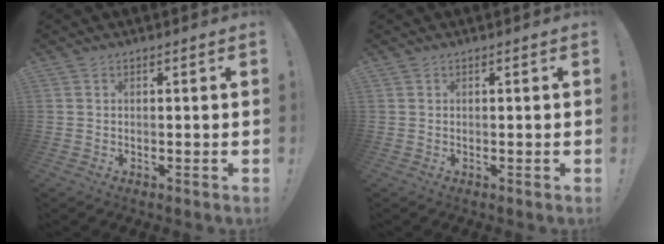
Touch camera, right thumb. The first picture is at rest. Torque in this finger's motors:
{"motor_torque": [-0.06, -0.08, -0.28, 0.21, -0.01]}